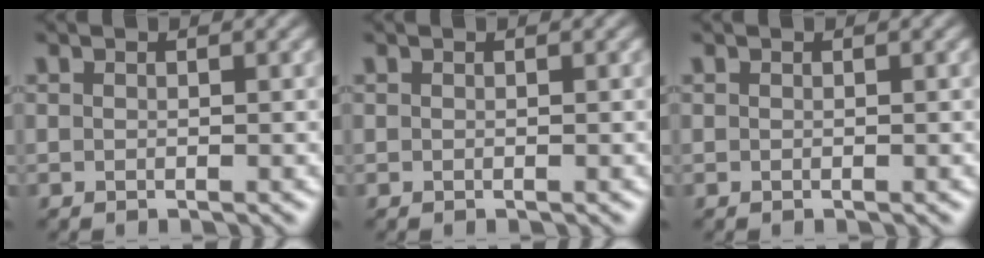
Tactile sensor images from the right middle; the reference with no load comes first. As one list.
[{"total": 0.0}, {"total": 0.0}]